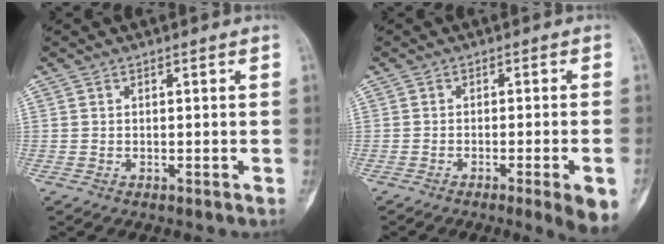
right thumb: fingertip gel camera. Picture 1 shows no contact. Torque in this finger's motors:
{"motor_torque": [1.60, 0.61, 0.90, -0.93, 0.14]}